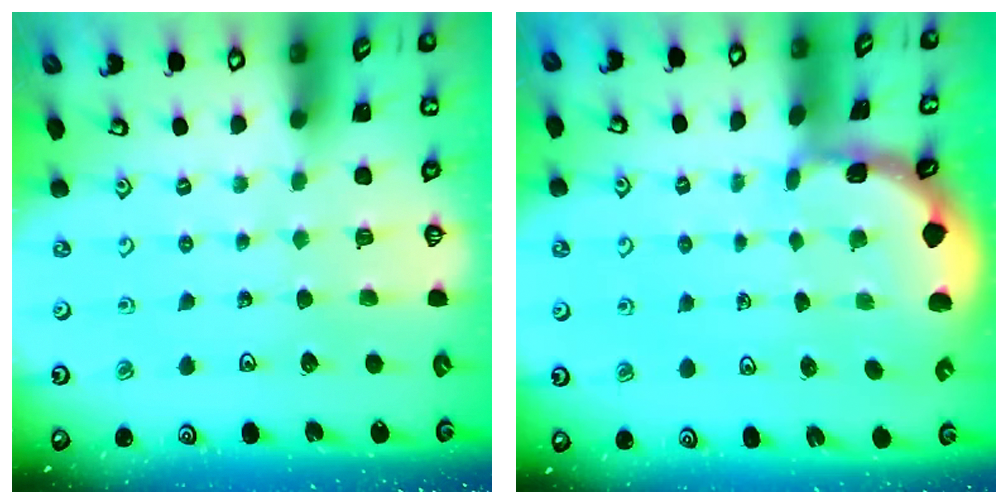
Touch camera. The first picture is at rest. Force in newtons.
{"total": 1.5, "press": 1.5, "slide": 0.1}